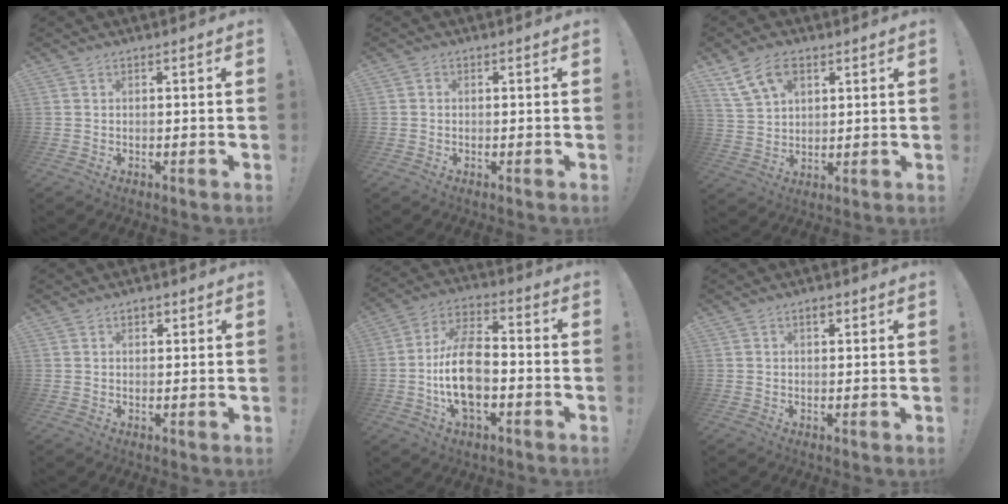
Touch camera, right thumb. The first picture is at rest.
{"total": 0.6, "force": [-0.3, 0.4, 0.2], "torque": [-0.006, 0.002, -0.005]}
{"total": 10.4, "force": [5.6, 6.5, 5.8], "torque": [-0.109, -0.010, 0.111]}
{"total": 1.8, "force": [1.0, 1.2, 1.0], "torque": [-0.013, -0.001, 0.015]}
{"total": 15.2, "force": [-3.5, 8.7, 12.0], "torque": [-0.233, 0.012, -0.065]}
{"total": 2.0, "force": [1.1, 0.9, 1.4], "torque": [-0.015, -0.003, 0.016]}